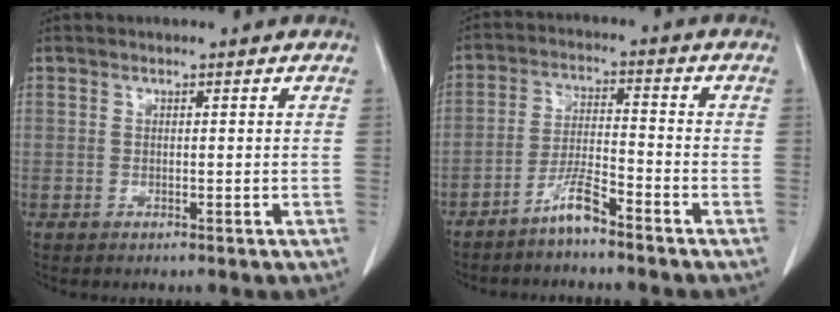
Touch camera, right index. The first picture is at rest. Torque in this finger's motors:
{"motor_torque": [0.51, -0.22, 0.16, 0.02]}